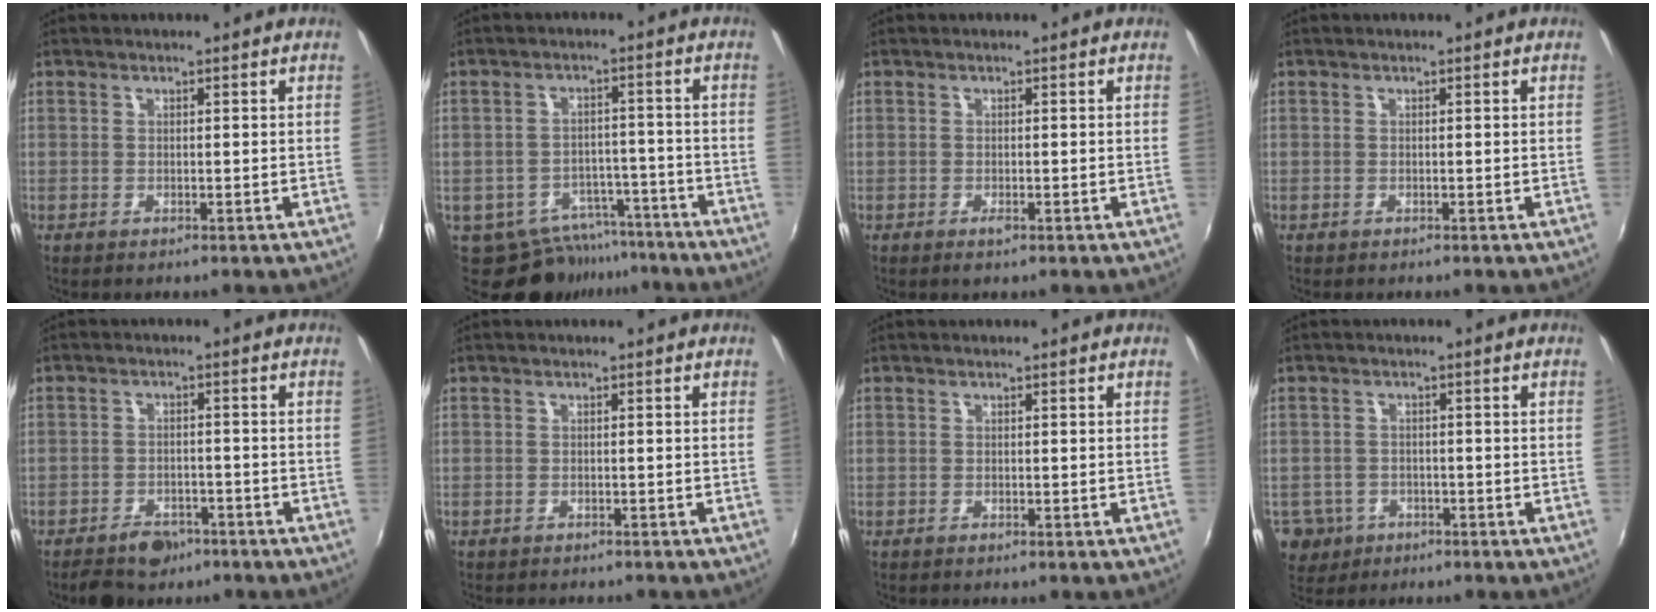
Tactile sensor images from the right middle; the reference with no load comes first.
{"total": 11.3, "force": [-9.3, 5.8, 2.8], "torque": [-0.058, 0.009, -0.122]}
{"total": 1.1, "force": [-0.7, 0.4, 0.7], "torque": [-0.012, -0.003, -0.012]}
{"total": 0.0}
{"total": 6.4, "force": [-5.0, 3.4, 2.3], "torque": [-0.065, 0.004, -0.070]}
{"total": 1.9, "force": [-1.8, 0.5, 0.4], "torque": [-0.016, -0.012, -0.026]}
{"total": 0.0}
{"total": 5.5, "force": [-2.5, 4.8, 1.3], "torque": [-0.041, 0.000, -0.036]}